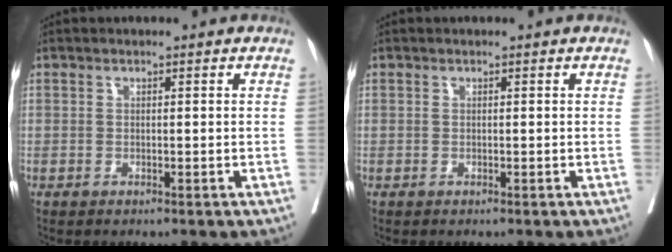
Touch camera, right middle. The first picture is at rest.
{"total": 0.0}